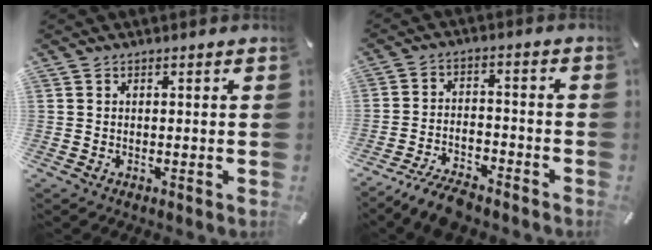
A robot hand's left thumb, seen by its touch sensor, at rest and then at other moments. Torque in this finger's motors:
{"motor_torque": [-0.73, 0.82, 0.15, 0.13, 0.11]}